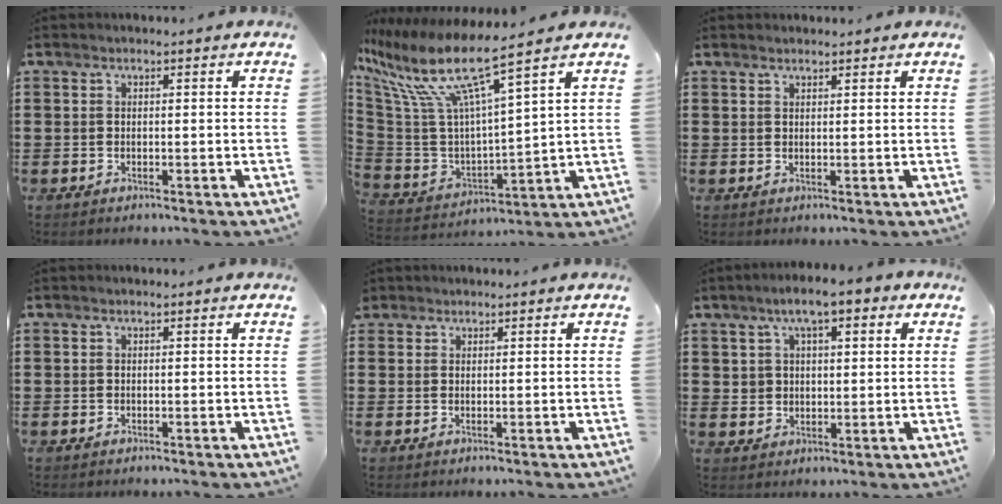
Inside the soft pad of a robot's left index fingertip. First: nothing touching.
{"total": 11.3, "force": [7.3, 1.6, 8.4], "torque": [-0.193, -0.050, 0.117]}
{"total": 1.2, "force": [1.1, 0.2, 0.2], "torque": [-0.006, 0.001, 0.022]}
{"total": 0.0}
{"total": 1.3, "force": [1.1, 0.7, 0.0], "torque": [-0.003, 0.004, 0.022]}
{"total": 6.4, "force": [4.2, 2.9, 3.9], "torque": [-0.090, 0.003, 0.073]}